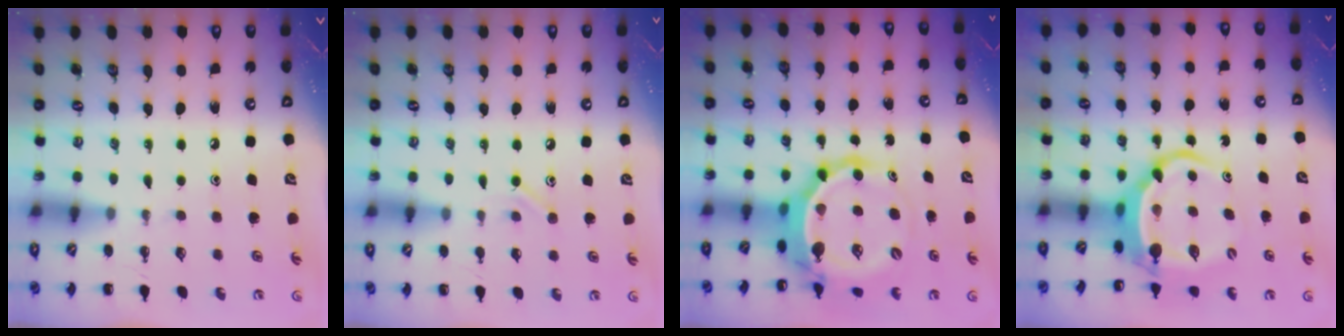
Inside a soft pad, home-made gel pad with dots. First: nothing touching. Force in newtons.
{"total": 6.3, "press": 6.1, "slide": 1.7}
{"total": 7.1, "press": 6.9, "slide": 1.9}
{"total": 6.7, "press": 6.4, "slide": 1.8}